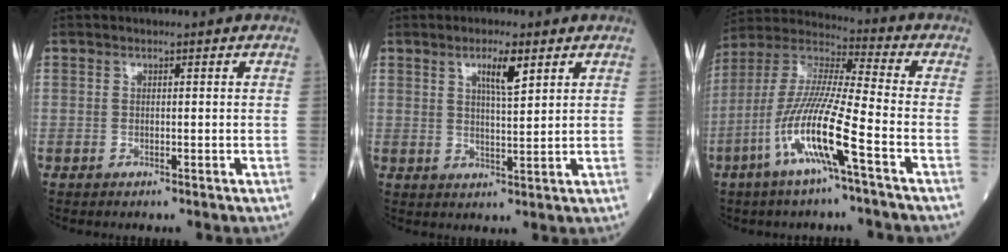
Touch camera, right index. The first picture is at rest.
{"total": 4.6, "force": [2.5, 0.6, 3.8], "torque": [-0.067, -0.001, 0.043]}
{"total": 14.0, "force": [-5.7, 0.2, 12.8], "torque": [-0.271, -0.005, -0.114]}